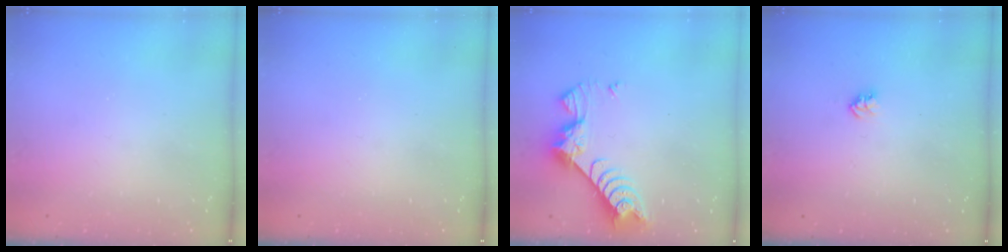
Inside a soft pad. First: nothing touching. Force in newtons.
{"total": 0.0}
{"total": 7.6, "press": 7.5, "slide": 0.7}
{"total": 2.7, "press": 2.7, "slide": 0.4}